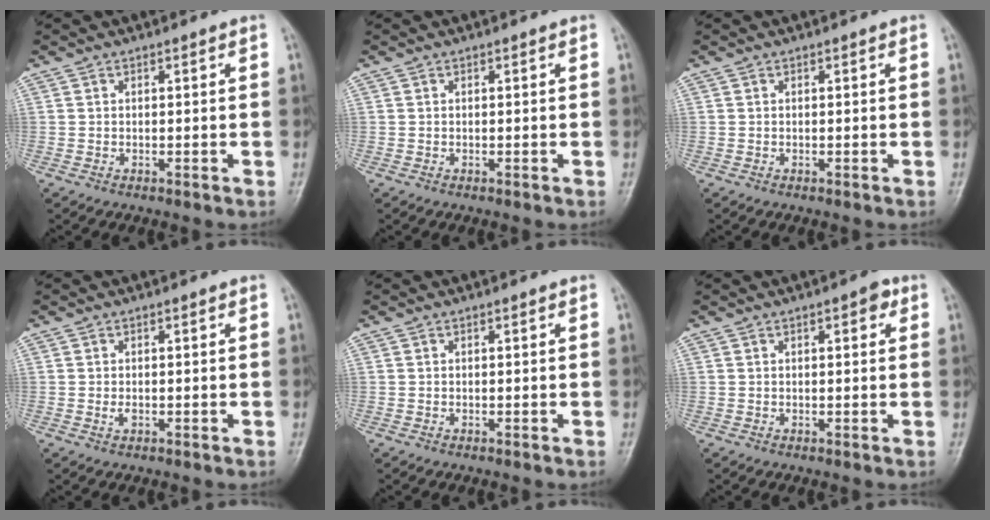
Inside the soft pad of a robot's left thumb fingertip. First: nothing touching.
{"total": 0.0}
{"total": 0.0}
{"total": 1.3, "force": [-0.1, 0.7, 1.1], "torque": [-0.018, -0.001, -0.001]}
{"total": 0.0}
{"total": 2.4, "force": [1.0, 1.0, 2.0], "torque": [-0.020, 0.001, 0.010]}